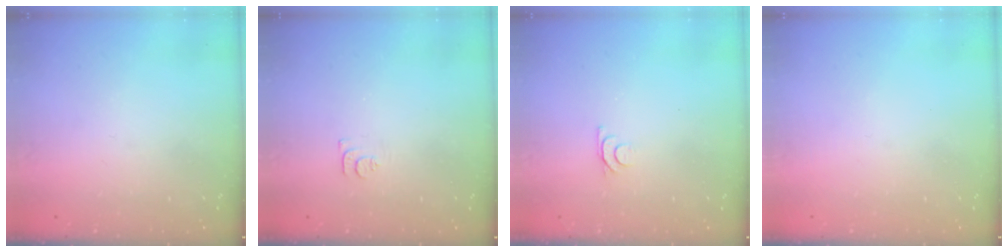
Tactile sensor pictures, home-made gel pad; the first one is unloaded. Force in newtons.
{"total": 3.7, "press": 3.6, "slide": 0.5}
{"total": 4.2, "press": 4.1, "slide": 0.5}
{"total": 0.0}